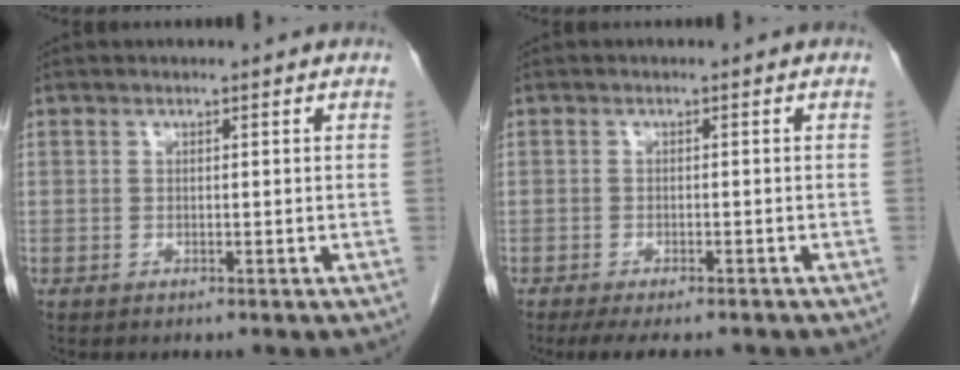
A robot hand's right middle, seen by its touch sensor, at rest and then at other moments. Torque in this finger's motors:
{"motor_torque": [0.61, -0.45, 0.14, 0.06]}